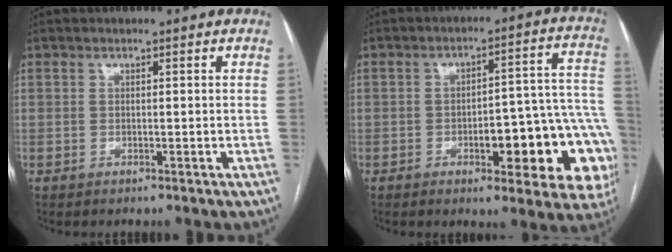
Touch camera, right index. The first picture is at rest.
{"total": 17.8, "force": [-5.2, 5.5, 16.2], "torque": [-0.104, 0.043, -0.047]}